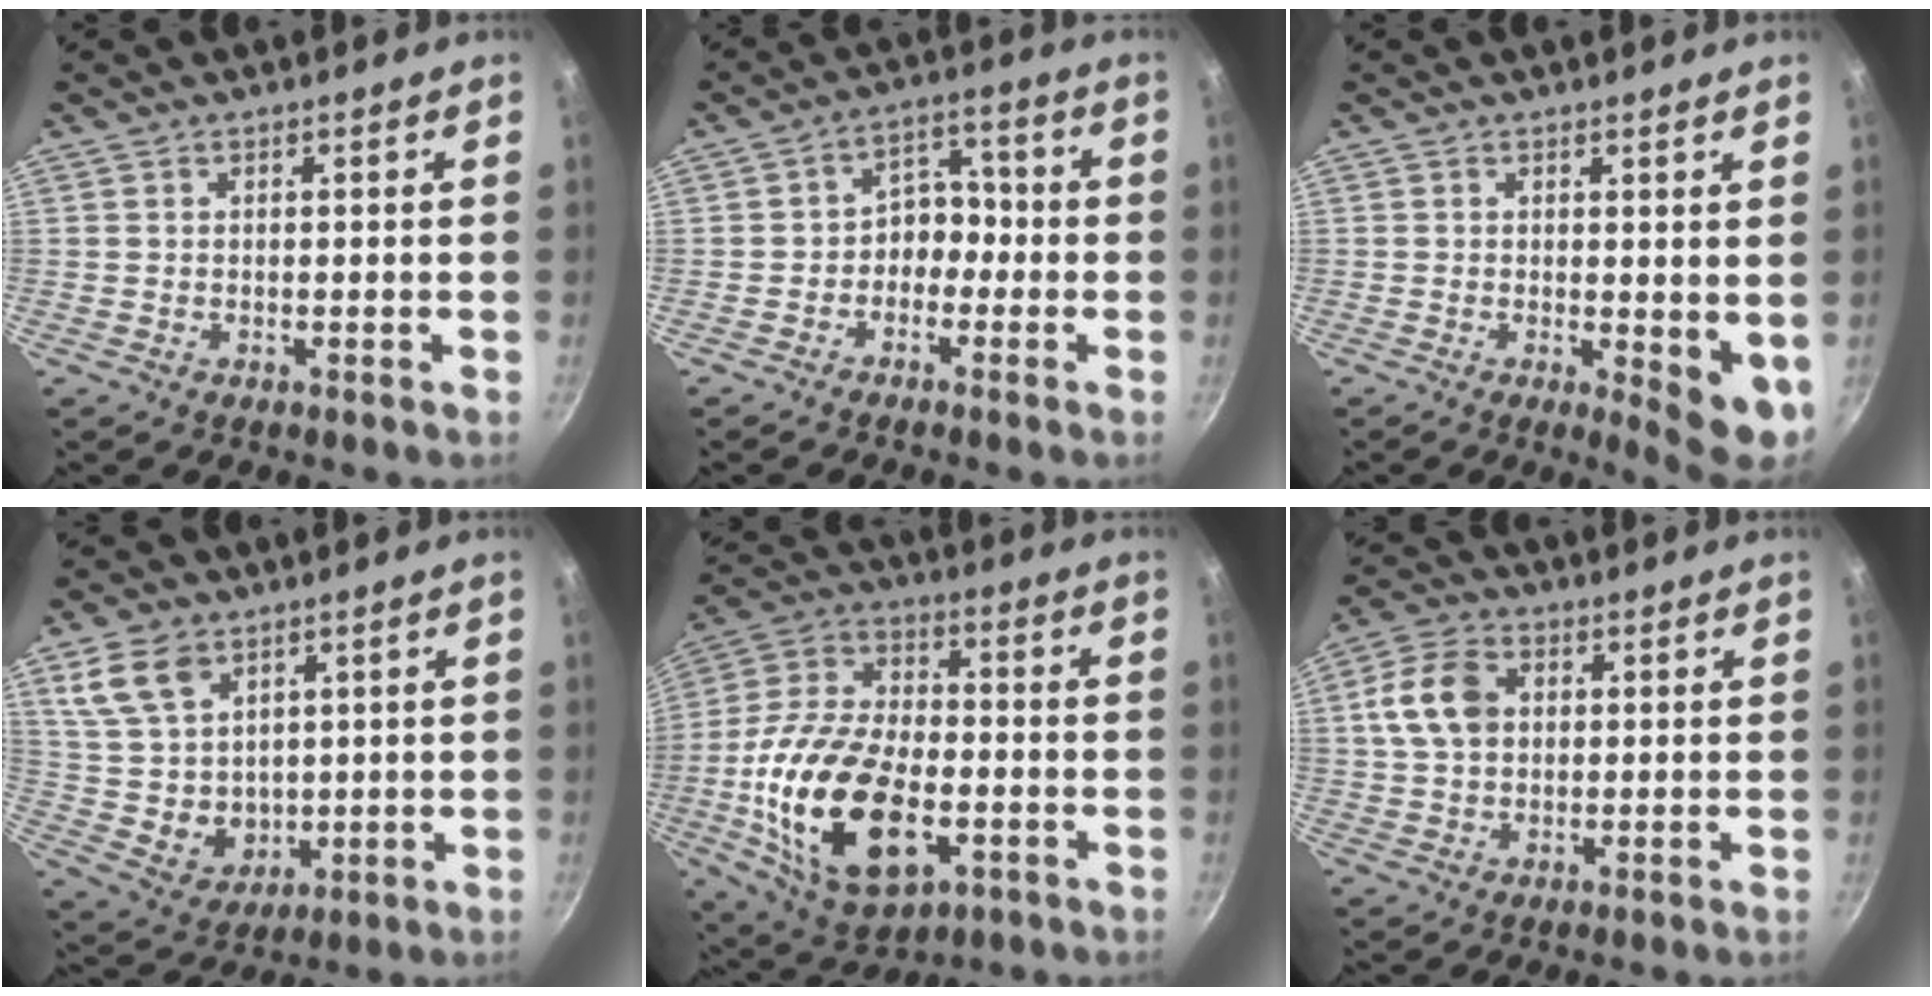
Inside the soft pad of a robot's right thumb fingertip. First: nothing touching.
{"total": 5.8, "force": [-1.8, 4.5, 3.2], "torque": [0.000, 0.037, -0.041]}
{"total": 6.2, "force": [0.1, 2.4, 5.7], "torque": [-0.067, -0.010, 0.006]}
{"total": 12.5, "force": [5.2, 9.4, 6.5], "torque": [-0.093, -0.021, 0.119]}
{"total": 24.5, "force": [-6.0, 13.9, 19.3], "torque": [-0.360, 0.022, -0.103]}
{"total": 9.6, "force": [1.6, 7.1, 6.2], "torque": [-0.106, 0.012, 0.020]}